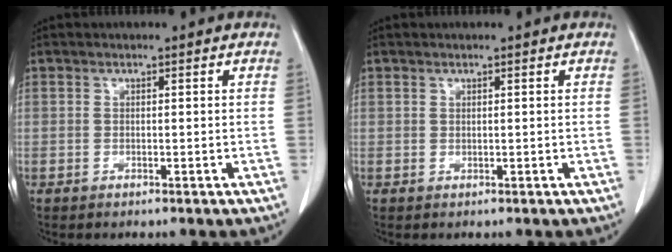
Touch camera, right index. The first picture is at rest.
{"total": 0.0}